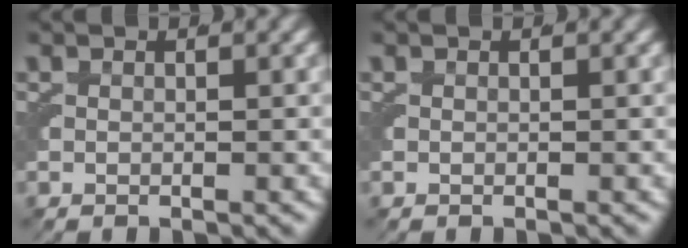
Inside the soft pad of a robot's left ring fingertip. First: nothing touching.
{"total": 0.0}